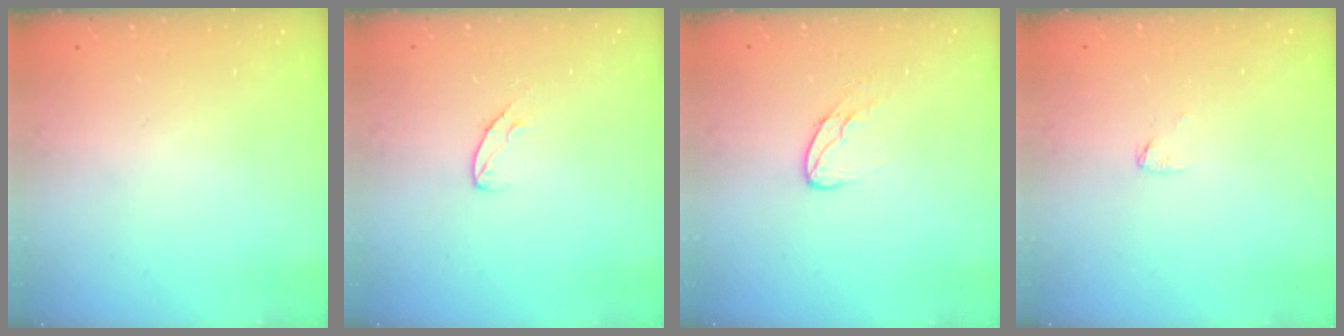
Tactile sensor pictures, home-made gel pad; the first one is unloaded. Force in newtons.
{"total": 7.0, "press": 7.0, "slide": 0.6}
{"total": 6.6, "press": 6.6, "slide": 0.7}
{"total": 2.6, "press": 2.6, "slide": 0.2}